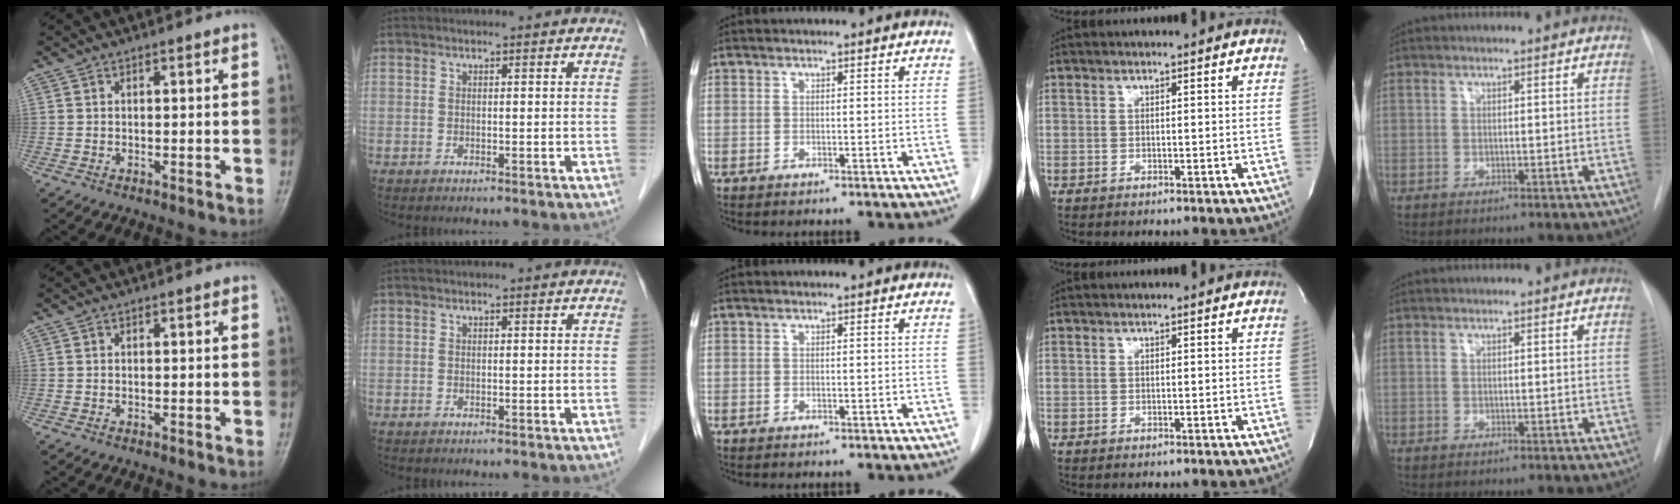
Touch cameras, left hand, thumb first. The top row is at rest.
{}